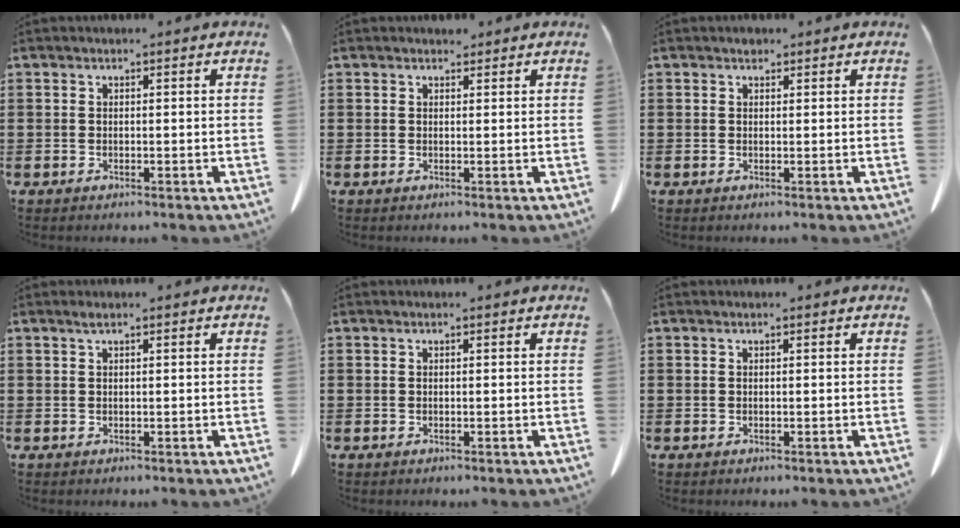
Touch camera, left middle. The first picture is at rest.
{"total": 1.0, "force": [0.9, 0.4, 0.2], "torque": [0.003, -0.002, 0.017]}
{"total": 0.9, "force": [0.7, 0.5, 0.2], "torque": [0.002, 0.000, 0.011]}
{"total": 0.8, "force": [0.4, 0.0, 0.7], "torque": [-0.014, 0.000, 0.008]}
{"total": 0.0}
{"total": 0.0}